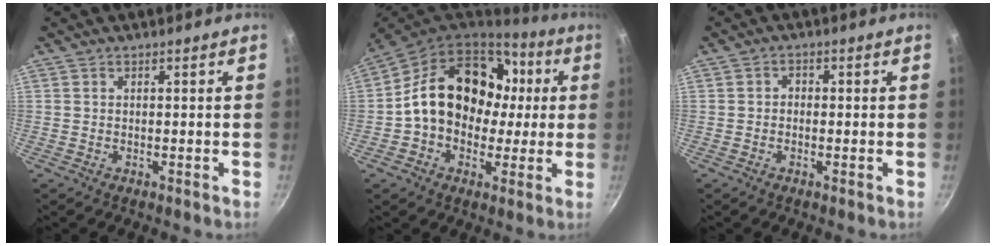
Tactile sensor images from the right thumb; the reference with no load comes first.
{"total": 20.7, "force": [2.2, 15.9, 13.0], "torque": [-0.182, 0.038, 0.031]}
{"total": 1.3, "force": [-0.4, 1.1, 0.6], "torque": [-0.007, 0.006, -0.010]}